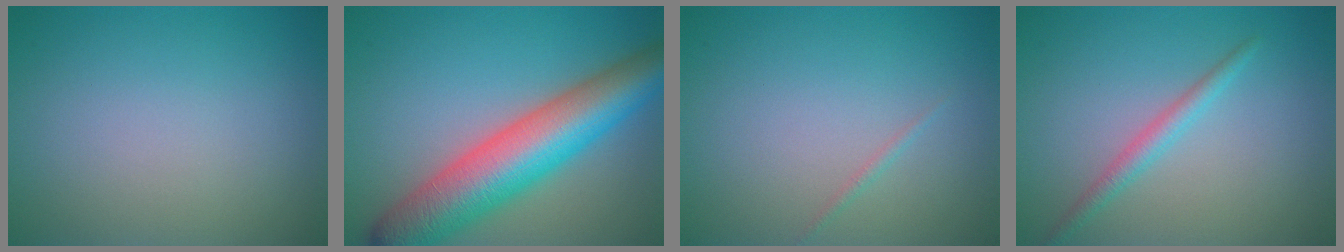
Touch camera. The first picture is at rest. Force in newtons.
{"total": 10.4, "press": 10.4, "slide": 0.3}
{"total": 0.5, "press": 0.5, "slide": 0.0}
{"total": 1.9, "press": 1.9, "slide": 0.1}